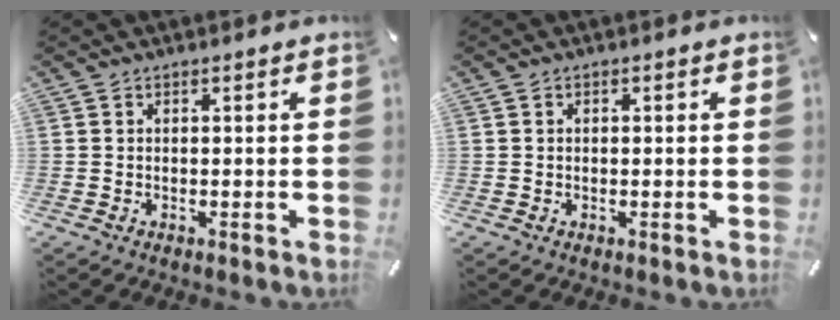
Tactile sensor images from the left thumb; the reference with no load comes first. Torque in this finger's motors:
{"motor_torque": [-0.28, -0.52, -0.10, 0.31, 0.00]}